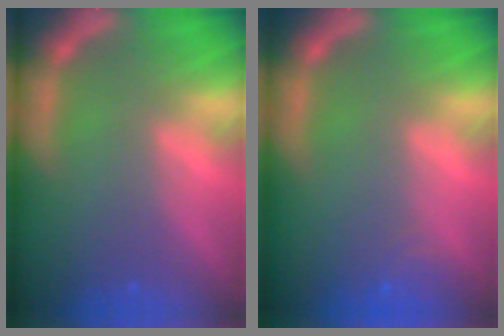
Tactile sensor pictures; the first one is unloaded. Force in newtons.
{"total": 1.9}